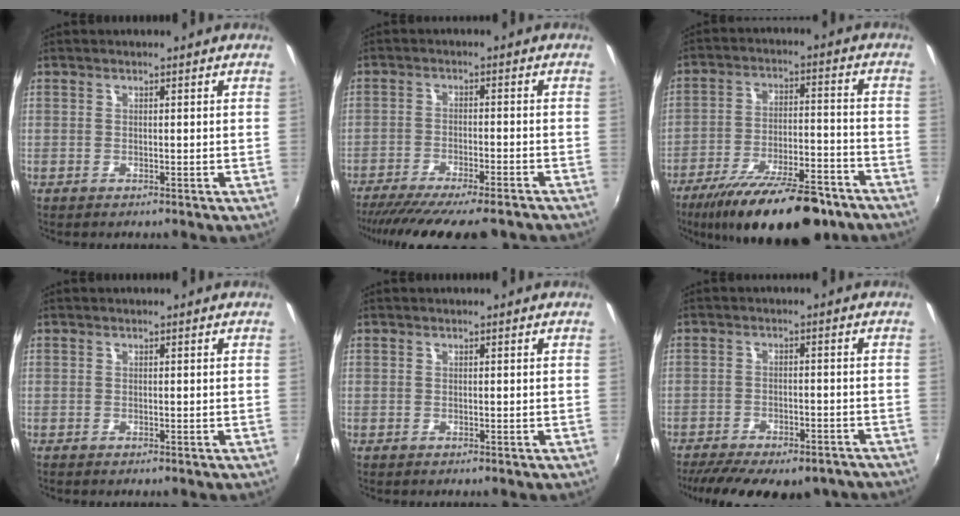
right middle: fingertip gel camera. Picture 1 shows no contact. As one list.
[{"total": 17.3, "force": [-14.7, 2.9, 8.7], "torque": [-0.166, -0.041, -0.216]}, {"total": 21.2, "force": [-16.1, 6.2, 12.3], "torque": [-0.217, -0.027, -0.238]}, {"total": 0.0}, {"total": 0.0}, {"total": 18.9, "force": [-14.9, 6.9, 9.3], "torque": [-0.190, -0.029, -0.194]}]